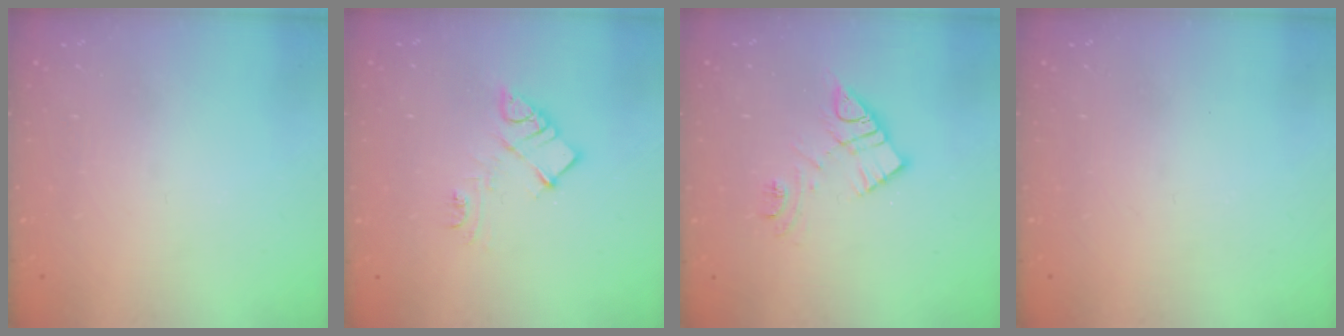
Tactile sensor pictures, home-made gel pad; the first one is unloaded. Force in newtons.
{"total": 9.3, "press": 9.3, "slide": 0.5}
{"total": 11.6, "press": 11.6, "slide": 0.9}
{"total": 0.0}